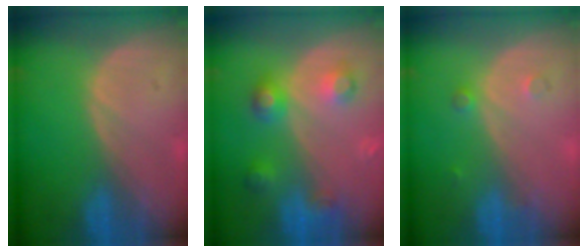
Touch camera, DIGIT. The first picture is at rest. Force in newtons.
{"total": 5.6, "press": 5.6, "slide": 0.4}
{"total": 1.5, "press": 1.5, "slide": 0.1}